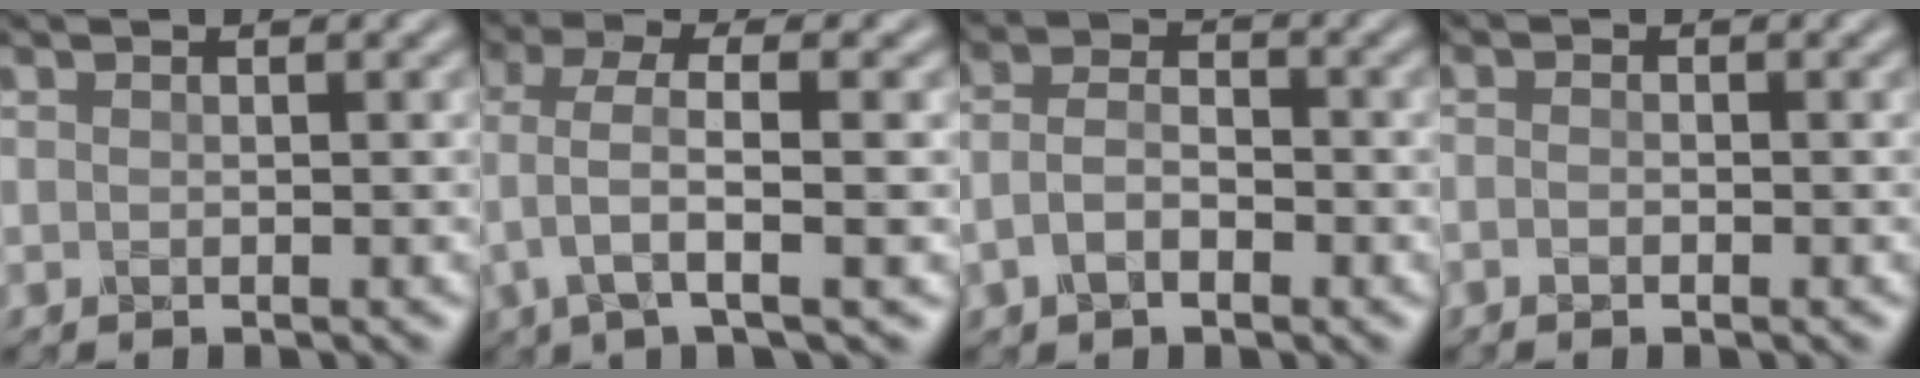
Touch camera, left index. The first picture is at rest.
{"total": 4.8, "force": [-0.3, 1.3, 4.6], "torque": [-0.097, 0.008, -0.007]}
{"total": 3.2, "force": [-1.2, 1.8, 2.3], "torque": [-0.050, 0.001, -0.030]}
{"total": 1.0, "force": [-0.5, 0.4, 0.8], "torque": [-0.014, -0.002, -0.010]}